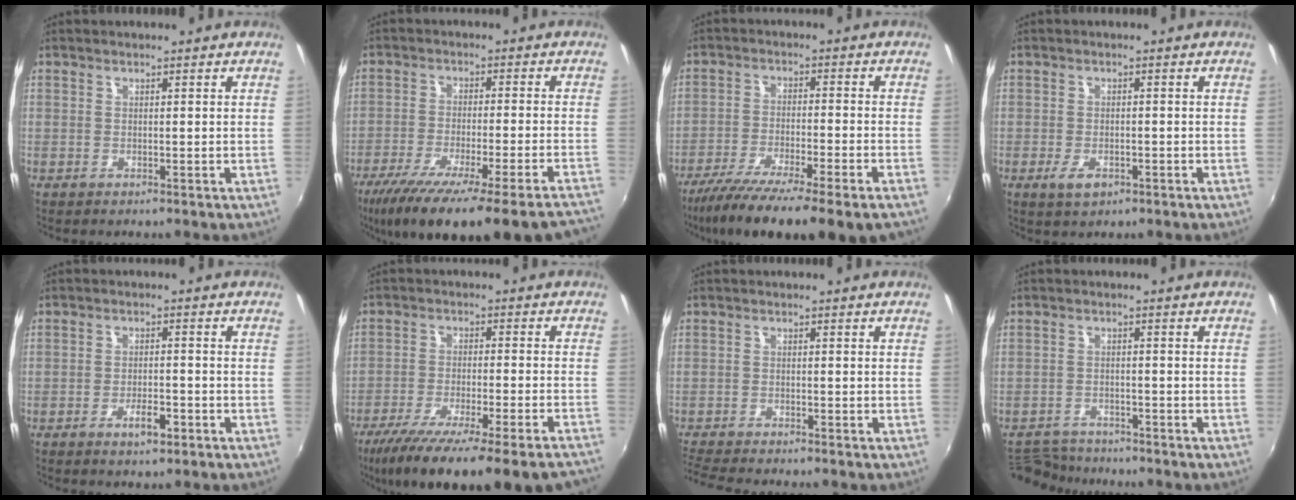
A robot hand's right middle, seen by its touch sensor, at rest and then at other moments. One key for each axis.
{"total": 23.9, "fx": -19.8, "fy": 0.6, "fz": 13.4, "tx": -0.226, "ty": -0.078, "tz": -0.293}
{"total": 15.7, "fx": -12.0, "fy": 0.5, "fz": 10.0, "tx": -0.192, "ty": -0.053, "tz": -0.193}
{"total": 3.4, "fx": -1.7, "fy": 1.7, "fz": 2.4, "tx": -0.052, "ty": -0.006, "tz": -0.027}
{"total": 3.7, "fx": -2.2, "fy": 1.3, "fz": 2.7, "tx": -0.054, "ty": -0.001, "tz": -0.033}
{"total": 21.6, "fx": -17.6, "fy": 1.3, "fz": 12.5, "tx": -0.219, "ty": -0.072, "tz": -0.264}
{"total": 5.4, "fx": -5.1, "fy": -0.2, "fz": 1.8, "tx": -0.057, "ty": -0.023, "tz": -0.093}
{"total": 8.5, "fx": -8.0, "fy": 2.4, "fz": 1.6, "tx": -0.053, "ty": 0.004, "tz": -0.130}